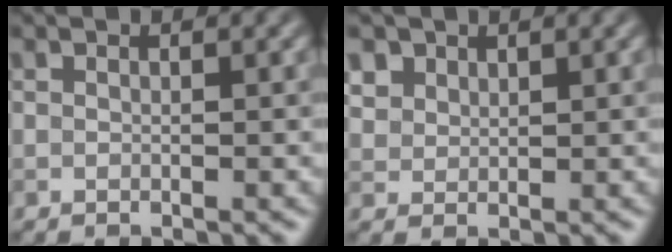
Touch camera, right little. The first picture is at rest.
{"total": 2.5, "force": [1.6, 1.8, 0.7], "torque": [-0.028, -0.004, 0.045]}